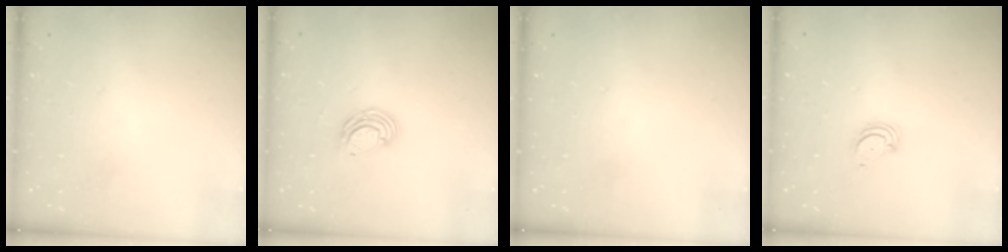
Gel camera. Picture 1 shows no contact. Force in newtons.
{"total": 6.5, "press": 6.4, "slide": 0.8}
{"total": 0.0}
{"total": 3.4, "press": 3.3, "slide": 0.3}